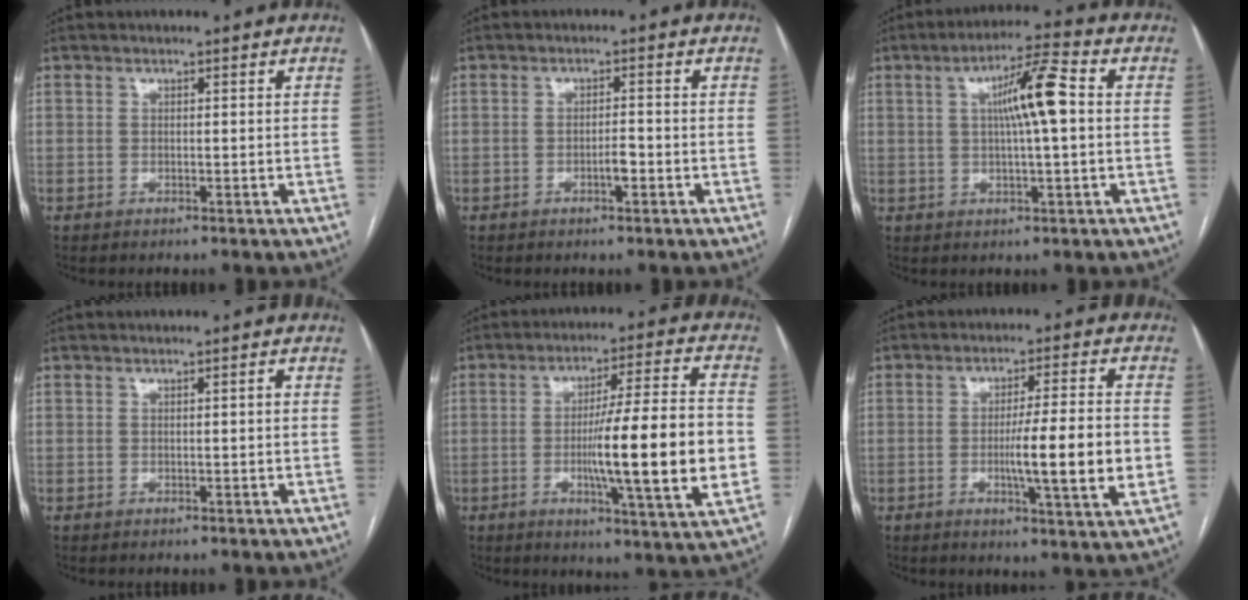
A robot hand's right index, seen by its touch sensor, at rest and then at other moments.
{"total": 2.0, "force": [-0.9, 0.4, 1.8], "torque": [-0.029, 0.002, -0.015]}
{"total": 8.6, "force": [1.2, 0.6, 8.5], "torque": [-0.147, 0.015, 0.017]}
{"total": 0.6, "force": [0.0, 0.1, 0.6], "torque": [-0.010, 0.001, 0.001]}
{"total": 17.6, "force": [-2.5, 0.2, 17.4], "torque": [-0.267, -0.006, -0.042]}
{"total": 11.5, "force": [-1.9, -0.1, 11.3], "torque": [-0.173, -0.009, -0.034]}